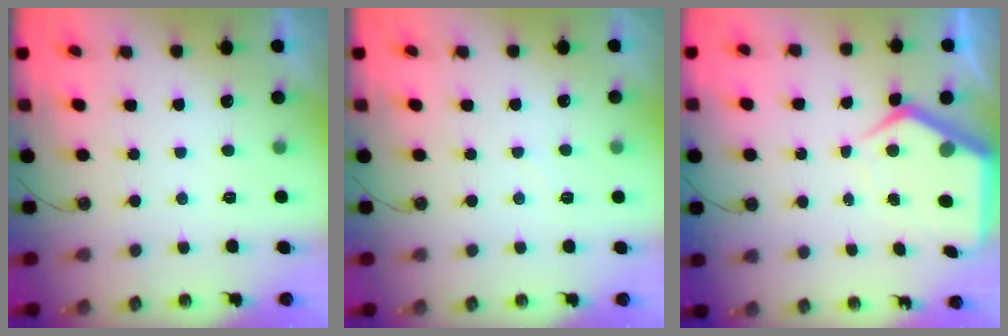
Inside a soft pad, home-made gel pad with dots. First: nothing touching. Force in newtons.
{"total": 2.9, "press": 2.9, "slide": 0.4}
{"total": 7.3, "press": 7.2, "slide": 0.7}